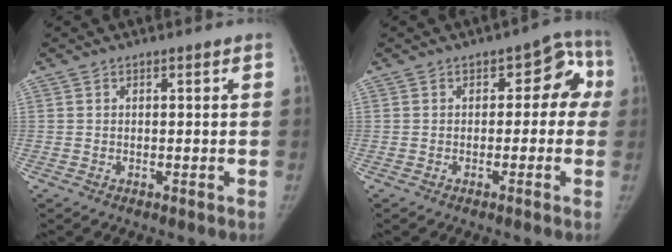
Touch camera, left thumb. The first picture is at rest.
{"total": 6.6, "force": [-0.4, 4.7, 4.5], "torque": [0.002, 0.026, -0.019]}